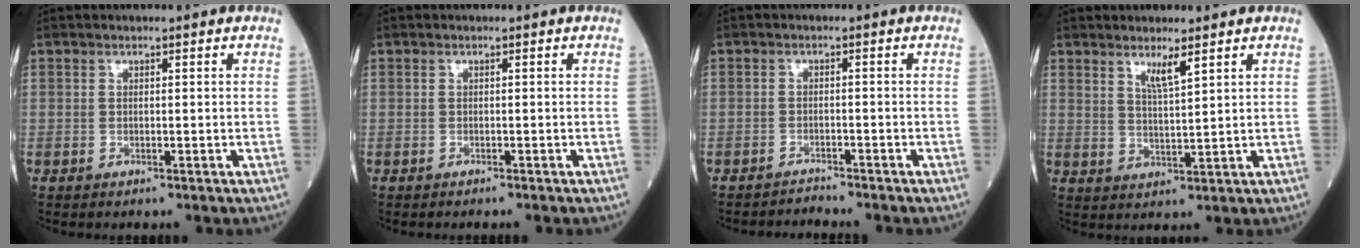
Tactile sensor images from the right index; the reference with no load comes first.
{"total": 0.8, "force": [-0.8, 0.0, 0.3], "torque": [-0.002, 0.000, -0.010]}
{"total": 2.0, "force": [-1.8, -0.5, -0.8], "torque": [0.017, -0.012, -0.028]}
{"total": 3.6, "force": [2.5, 0.0, 2.6], "torque": [-0.051, -0.012, 0.048]}